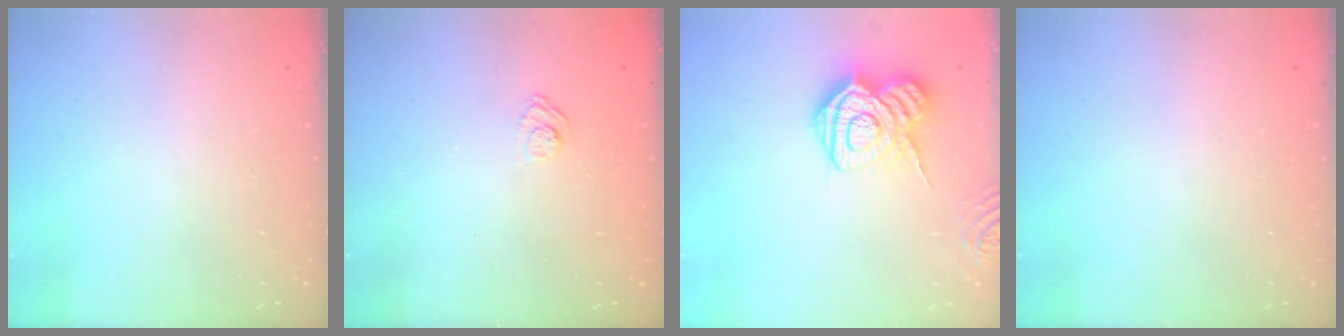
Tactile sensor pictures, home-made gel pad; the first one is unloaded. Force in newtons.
{"total": 3.1, "press": 2.8, "slide": 1.3}
{"total": 13.5, "press": 13.5, "slide": 0.9}
{"total": 0.0}